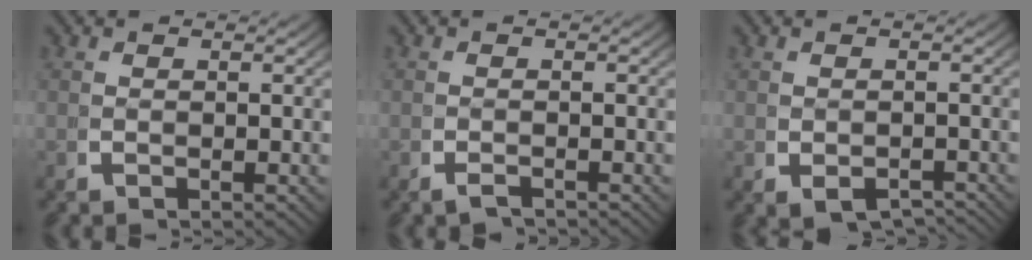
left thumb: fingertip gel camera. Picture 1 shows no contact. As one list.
[{"total": 1.3, "force": [-1.3, 0.2, 0.3], "torque": [-0.006, -0.007, -0.021]}, {"total": 3.3, "force": [-2.3, 1.7, 1.6], "torque": [-0.033, -0.022, -0.022]}]